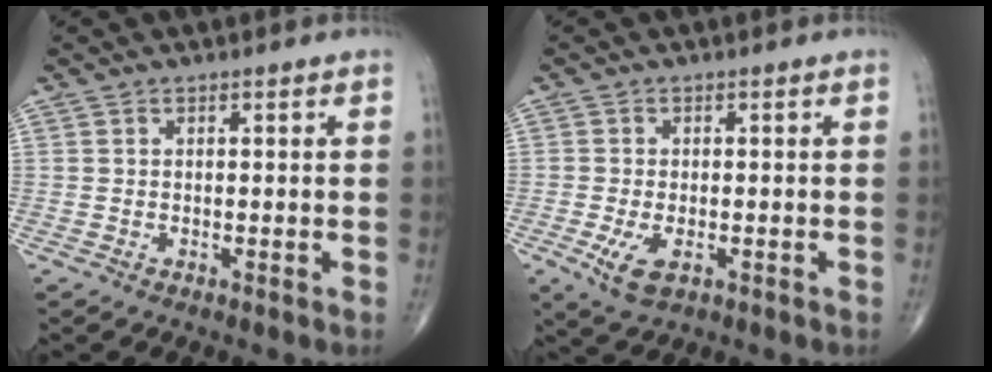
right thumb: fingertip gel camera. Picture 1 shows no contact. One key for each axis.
{"total": 5.1, "fx": -1.7, "fy": 2.5, "fz": 4.0, "tx": -0.080, "ty": -0.007, "tz": -0.026}